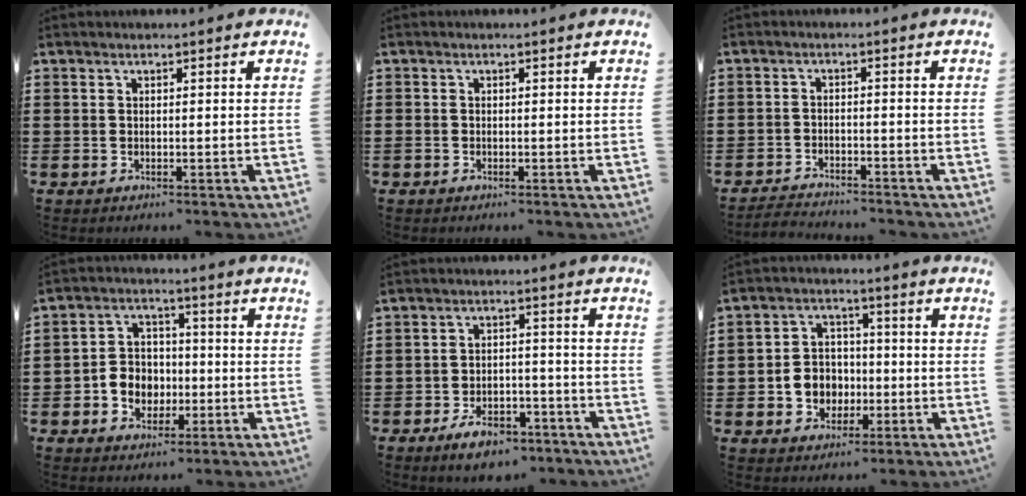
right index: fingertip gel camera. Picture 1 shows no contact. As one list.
[{"total": 0.5, "force": [-0.3, 0.4, 0.2], "torque": [-0.004, 0.002, -0.008]}, {"total": 2.8, "force": [-2.8, 0.1, -0.3], "torque": [-0.001, 0.000, -0.062]}, {"total": 5.3, "force": [-1.7, 4.8, 1.7], "torque": [-0.036, 0.011, -0.033]}, {"total": 5.7, "force": [-4.6, 2.1, 2.7], "torque": [-0.045, 0.017, -0.085]}, {"total": 5.8, "force": [-1.5, 5.2, 2.2], "torque": [-0.046, 0.012, -0.029]}]